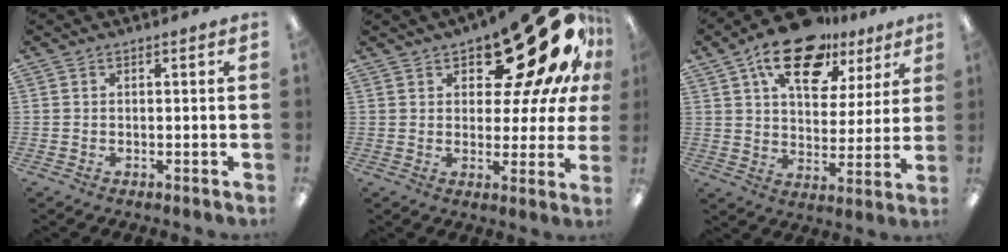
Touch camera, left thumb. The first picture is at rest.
{"total": 23.4, "force": [14.3, 9.1, 16.2], "torque": [-0.216, -0.092, 0.234]}
{"total": 18.1, "force": [11.7, 9.3, 10.3], "torque": [-0.164, -0.054, 0.201]}